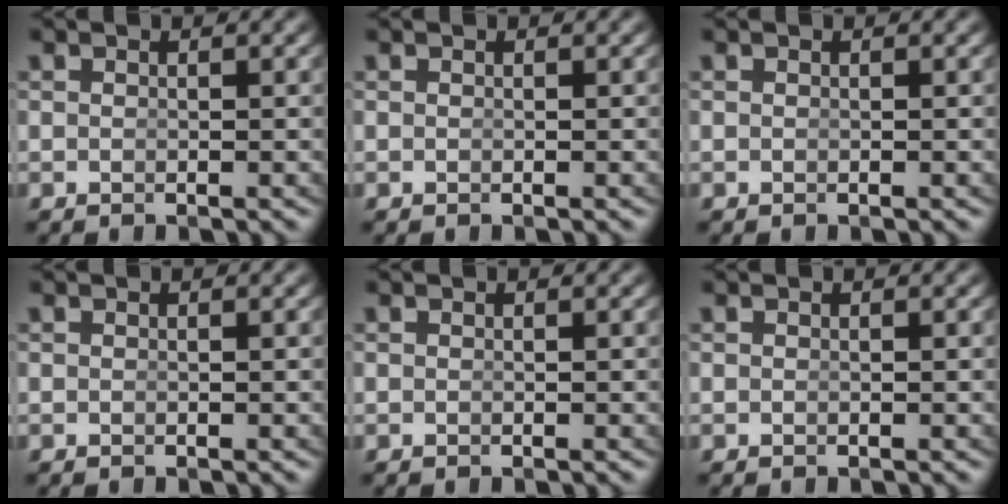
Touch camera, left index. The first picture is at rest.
{"total": 0.0}
{"total": 0.0}
{"total": 0.0}
{"total": 0.0}
{"total": 0.0}